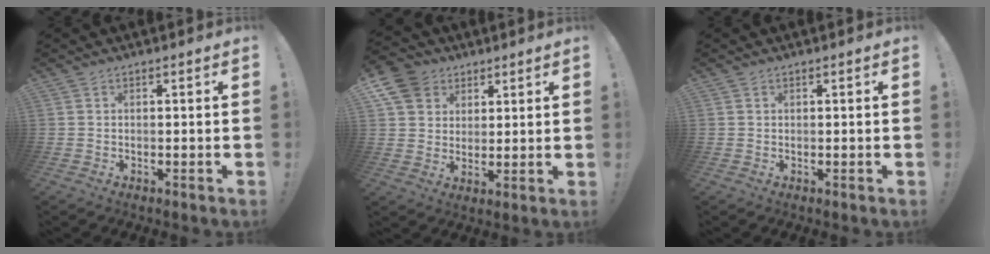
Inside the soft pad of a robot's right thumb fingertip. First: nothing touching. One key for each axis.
{"total": 10.1, "fx": 5.0, "fy": 8.2, "fz": 3.1, "tx": -0.045, "ty": -0.031, "tz": 0.100}
{"total": 0.0}